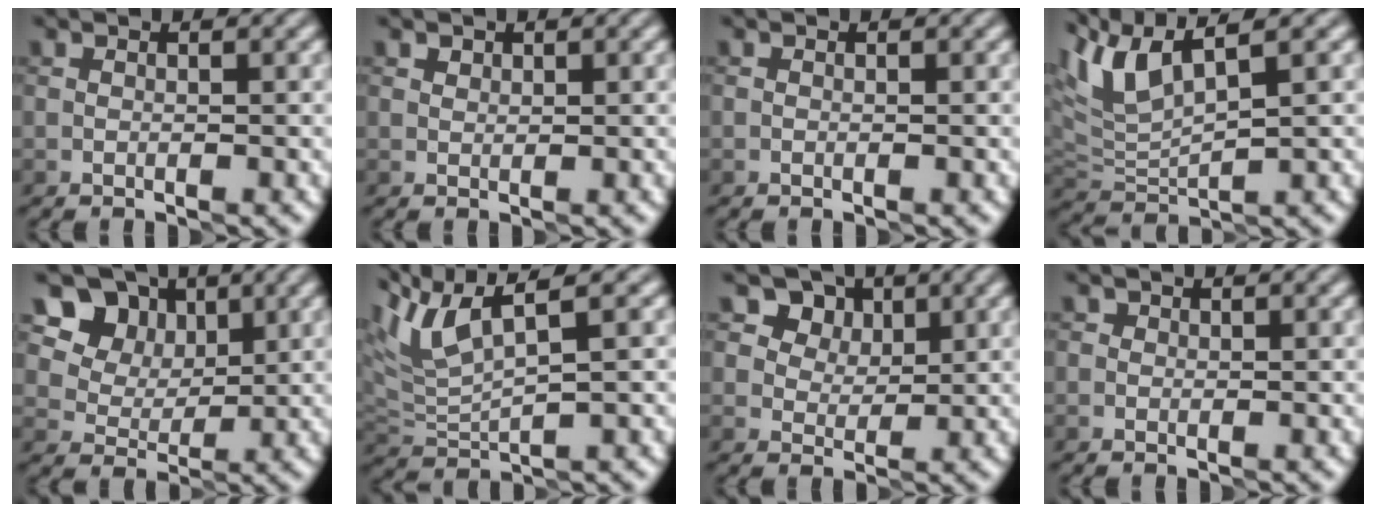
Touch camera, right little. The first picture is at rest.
{"total": 0.9, "force": [0.7, 0.5, 0.2], "torque": [-0.005, 0.004, 0.010]}
{"total": 0.0}
{"total": 5.6, "force": [3.5, 1.3, 4.2], "torque": [-0.097, 0.015, 0.073]}
{"total": 13.6, "force": [7.1, 9.9, 6.0], "torque": [-0.141, 0.023, 0.141]}
{"total": 5.8, "force": [3.5, 1.1, 4.5], "torque": [-0.104, 0.015, 0.074]}
{"total": 7.7, "force": [4.8, 5.2, 3.0], "torque": [-0.056, 0.008, 0.074]}
{"total": 0.7, "force": [0.2, 0.6, 0.2], "torque": [-0.005, 0.004, -0.001]}